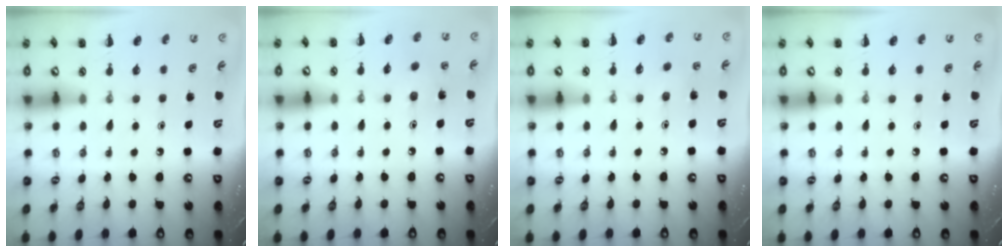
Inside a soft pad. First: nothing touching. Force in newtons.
{"total": 4.3, "press": 4.2, "slide": 1.1}
{"total": 2.5, "press": 2.3, "slide": 0.7}
{"total": 0.0}